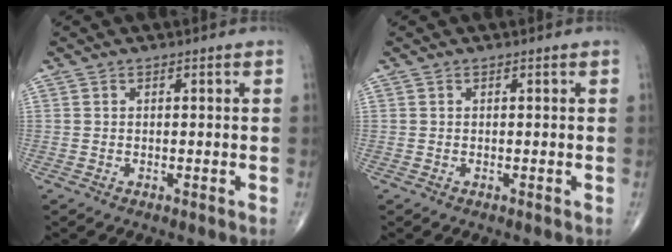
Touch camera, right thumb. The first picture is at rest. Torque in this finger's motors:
{"motor_torque": [0.21, 0.21, 0.00, 0.00, 0.01]}